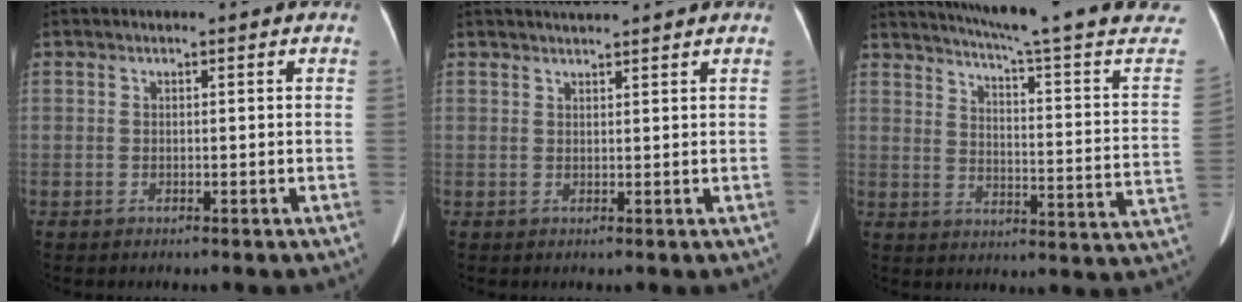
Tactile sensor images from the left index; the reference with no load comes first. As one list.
[{"total": 3.4, "force": [3.1, -0.4, 1.2], "torque": [-0.015, 0.022, 0.049]}, {"total": 24.6, "force": [21.7, -1.2, 11.6], "torque": [-0.173, -0.078, 0.266]}]